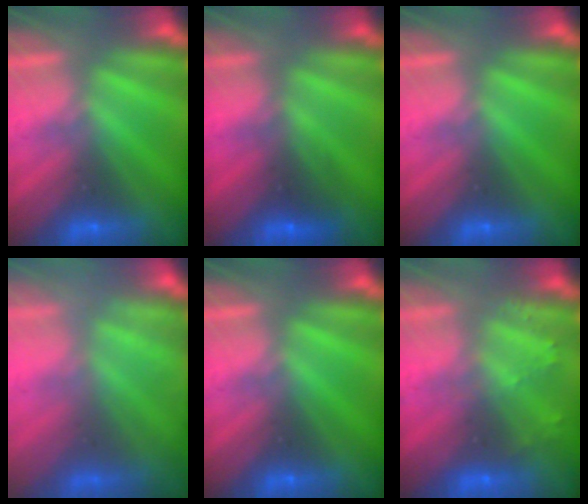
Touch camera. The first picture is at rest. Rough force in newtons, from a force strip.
{"total": 2.7}
{"total": 0.0}
{"total": 2.3}
{"total": 0.0}
{"total": 2.2}